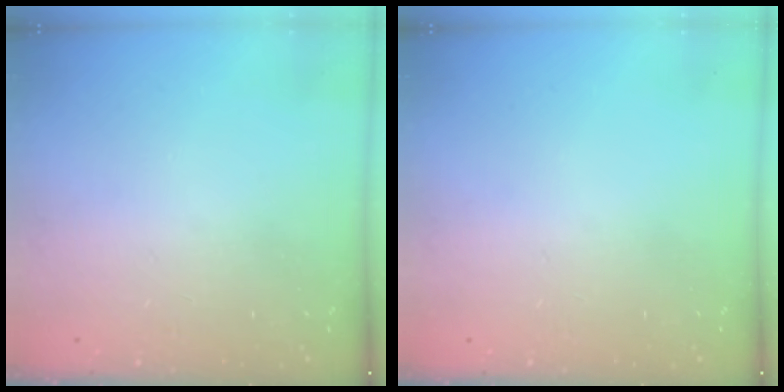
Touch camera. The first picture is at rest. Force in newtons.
{"total": 0.0}